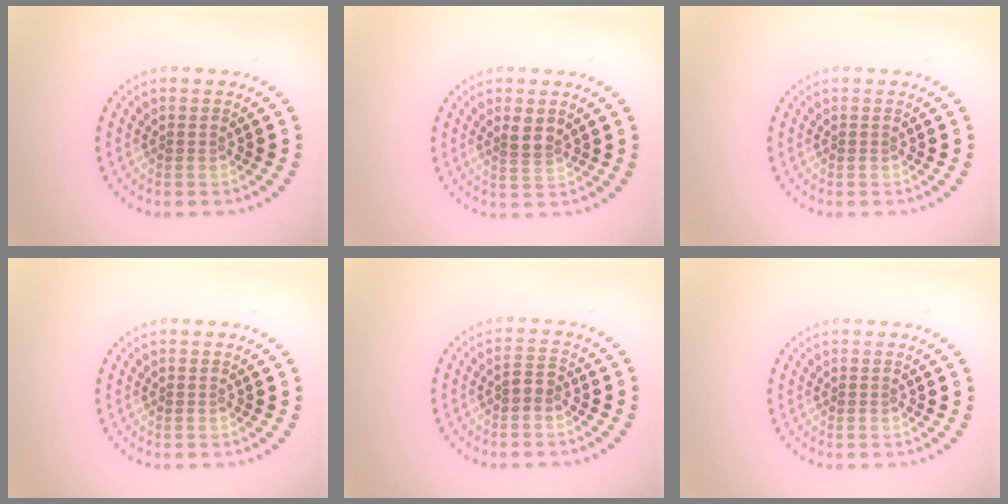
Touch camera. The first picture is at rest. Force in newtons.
{"total": 2.0, "press": 1.7, "slide": 1.0}
{"total": 0.0}
{"total": 0.0}
{"total": 1.1, "press": 1.1, "slide": 0.4}
{"total": 0.0}